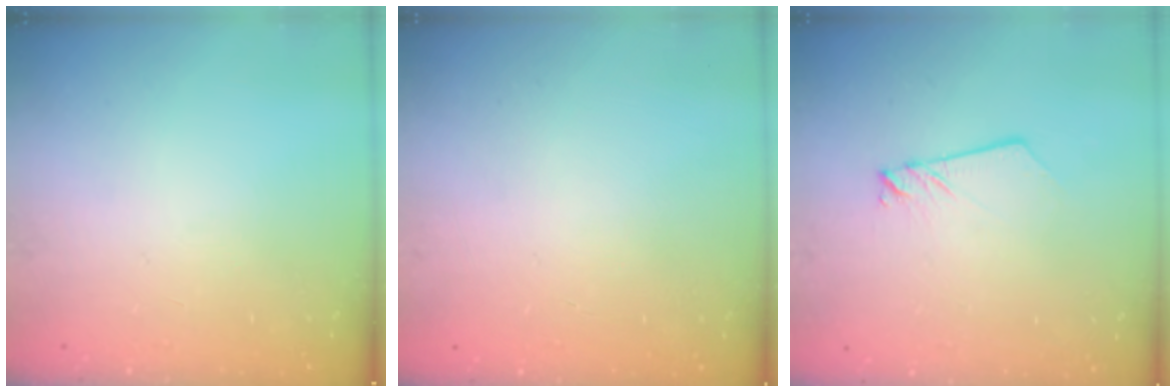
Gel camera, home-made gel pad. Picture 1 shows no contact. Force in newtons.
{"total": 0.0}
{"total": 2.5, "press": 2.5, "slide": 0.1}